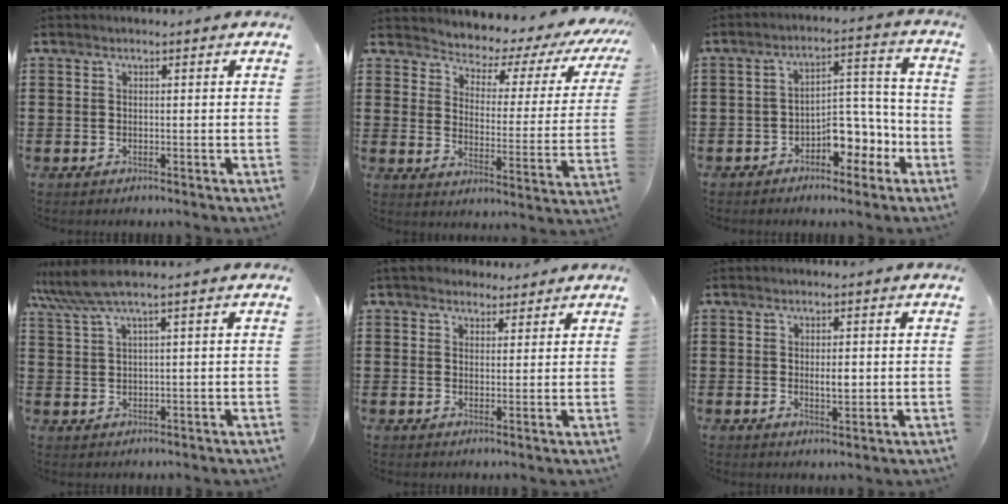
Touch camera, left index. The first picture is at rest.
{"total": 2.9, "force": [2.6, 0.9, 0.9], "torque": [-0.041, -0.030, 0.032]}
{"total": 6.9, "force": [-3.8, 3.6, 4.6], "torque": [-0.068, 0.010, -0.070]}
{"total": 4.1, "force": [2.4, -0.2, 3.3], "torque": [-0.079, -0.007, 0.038]}
{"total": 3.5, "force": [3.1, 1.5, 0.6], "torque": [-0.021, 0.001, 0.059]}
{"total": 2.4, "force": [0.2, 0.8, 2.2], "torque": [-0.035, -0.002, 0.001]}